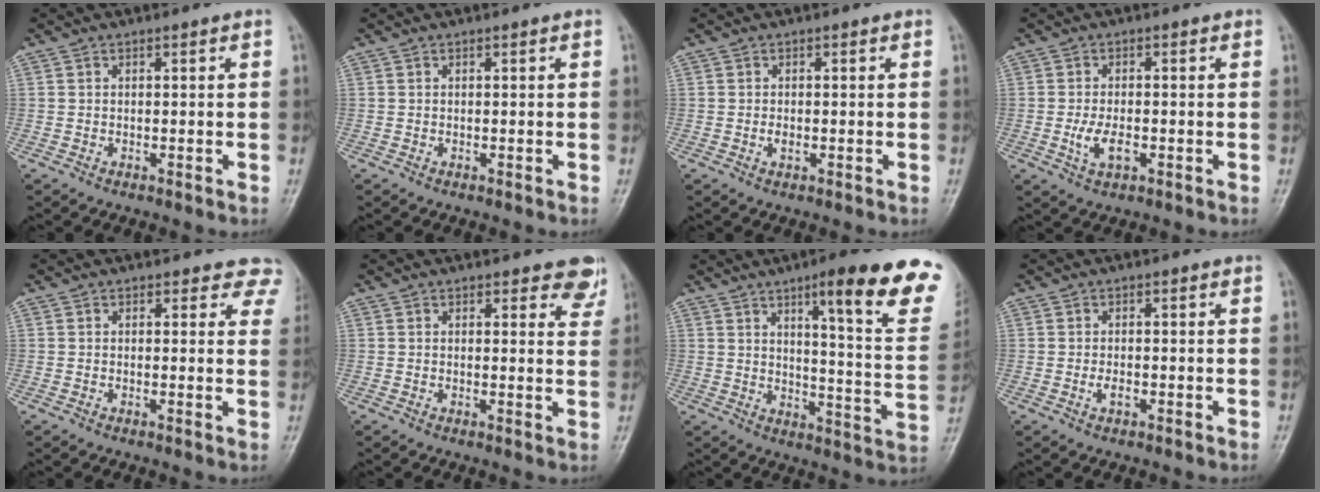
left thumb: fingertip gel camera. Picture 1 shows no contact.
{"total": 0.0}
{"total": 1.5, "force": [-0.2, 1.0, 1.1], "torque": [-0.013, 0.000, -0.006]}
{"total": 4.6, "force": [-1.2, 2.5, 3.6], "torque": [-0.068, 0.000, -0.023]}
{"total": 5.1, "force": [4.2, 2.8, 0.8], "torque": [0.035, -0.013, 0.021]}
{"total": 5.0, "force": [4.0, 2.3, 2.0], "torque": [0.012, -0.022, 0.033]}
{"total": 20.8, "force": [12.4, 3.4, 16.3], "torque": [-0.186, -0.057, 0.160]}
{"total": 1.9, "force": [-0.5, 1.1, 1.4], "torque": [-0.020, 0.001, -0.012]}